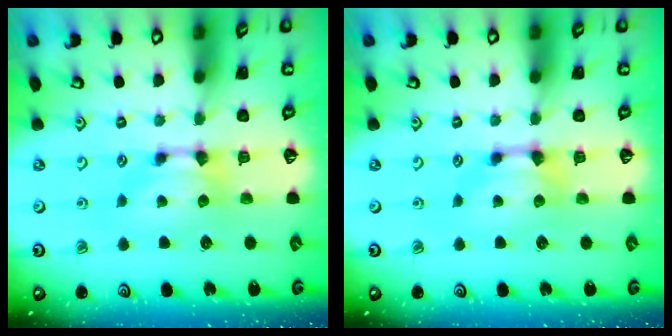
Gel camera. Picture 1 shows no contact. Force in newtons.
{"total": 1.2, "press": 0.9, "slide": 0.9}